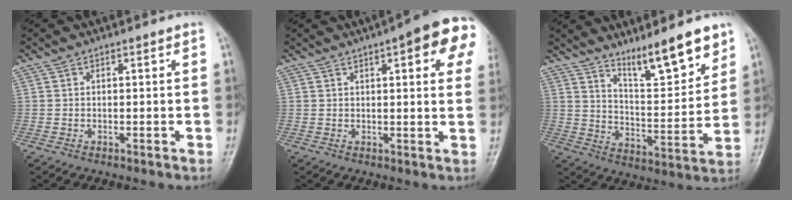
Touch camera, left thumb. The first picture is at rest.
{"total": 13.5, "force": [5.5, 3.7, 11.8], "torque": [-0.123, -0.004, 0.056]}
{"total": 12.9, "force": [9.7, 2.7, 8.2], "torque": [-0.105, -0.073, 0.165]}